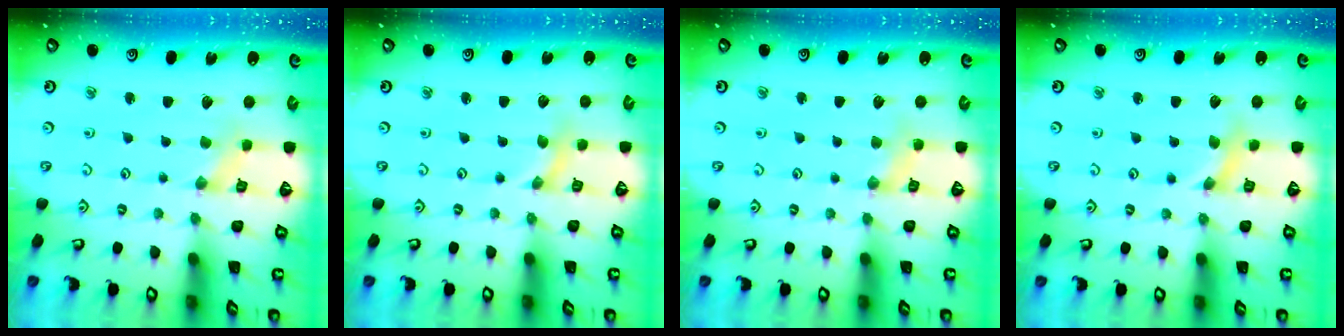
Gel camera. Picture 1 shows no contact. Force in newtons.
{"total": 0.0}
{"total": 2.7, "press": 2.7, "slide": 0.3}
{"total": 2.5, "press": 2.4, "slide": 0.3}